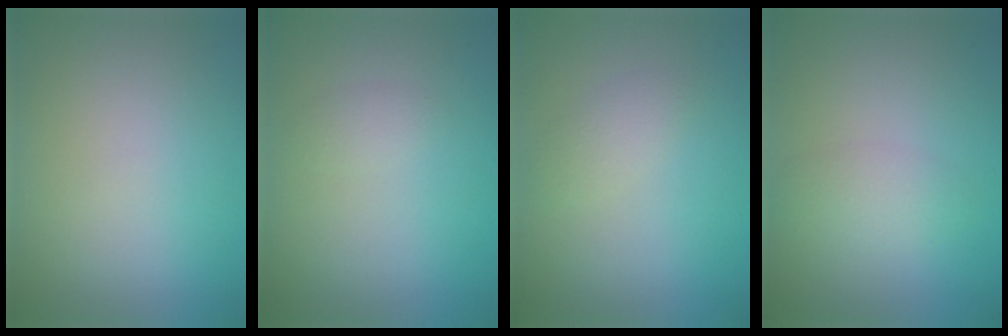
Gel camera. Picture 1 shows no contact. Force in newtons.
{"total": 0.8, "press": 0.8, "slide": 0.0}
{"total": 1.5, "press": 1.5, "slide": 0.1}
{"total": 2.1, "press": 2.1, "slide": 0.0}